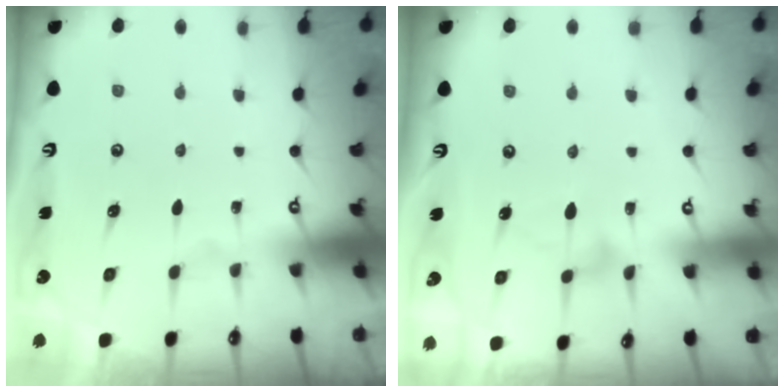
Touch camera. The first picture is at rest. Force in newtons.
{"total": 5.5, "press": 5.5, "slide": 0.4}